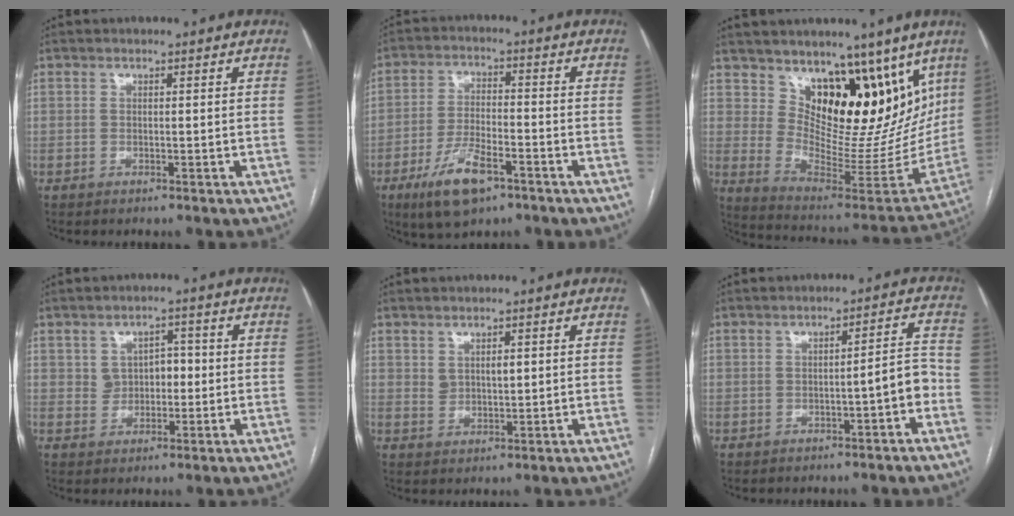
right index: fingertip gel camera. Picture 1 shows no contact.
{"total": 9.7, "force": [-5.5, 3.4, 7.2], "torque": [-0.145, -0.008, -0.094]}
{"total": 18.0, "force": [11.8, 8.3, 10.8], "torque": [-0.114, -0.023, 0.182]}
{"total": 4.3, "force": [0.3, 3.5, 2.4], "torque": [-0.029, 0.019, 0.011]}
{"total": 2.9, "force": [1.1, 1.6, 2.2], "torque": [-0.039, 0.000, 0.024]}
{"total": 4.1, "force": [-1.7, 0.4, 3.7], "torque": [-0.042, 0.017, -0.024]}